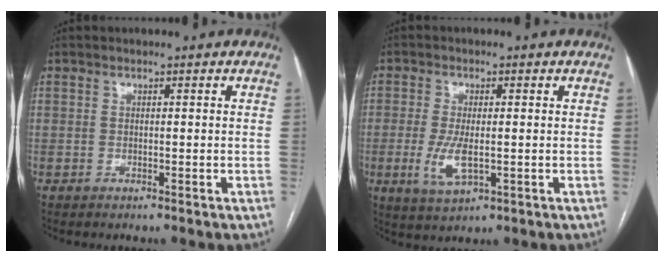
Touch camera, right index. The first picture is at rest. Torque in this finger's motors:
{"motor_torque": [0.07, -0.07, 0.00, -0.01]}